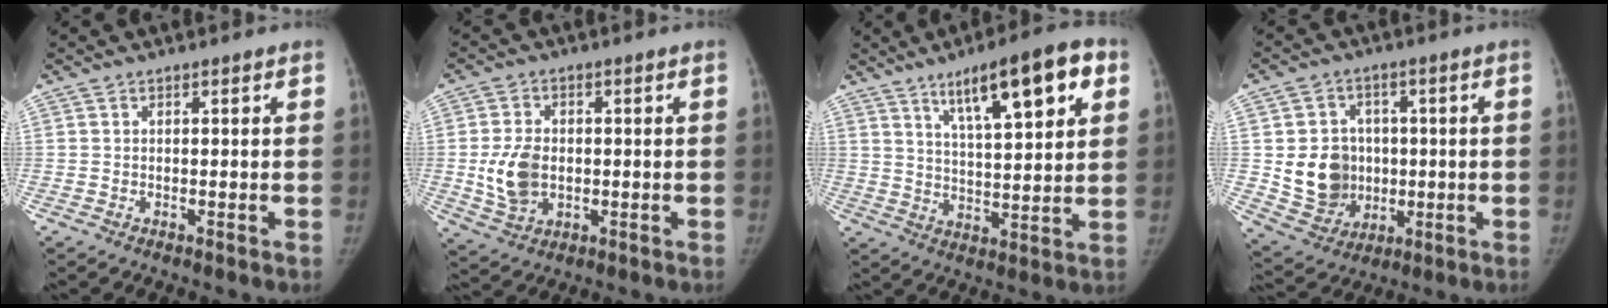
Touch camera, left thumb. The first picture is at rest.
{"total": 8.6, "force": [-0.5, 6.1, 6.0], "torque": [-0.105, -0.001, -0.001]}
{"total": 15.6, "force": [7.7, 4.4, 12.8], "torque": [-0.169, -0.021, 0.120]}
{"total": 12.3, "force": [0.0, 10.6, 6.1], "torque": [-0.068, -0.004, 0.019]}